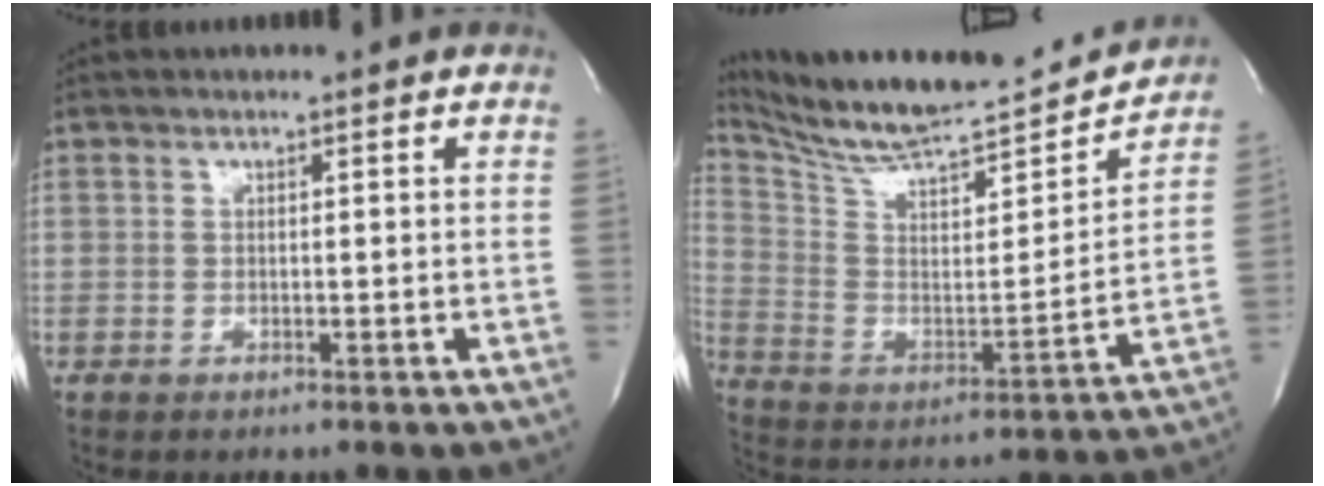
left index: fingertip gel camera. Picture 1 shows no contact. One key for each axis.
{"total": 24.1, "fx": 22.6, "fy": 2.6, "fz": 8.2, "tx": -0.153, "ty": -0.040, "tz": 0.346}